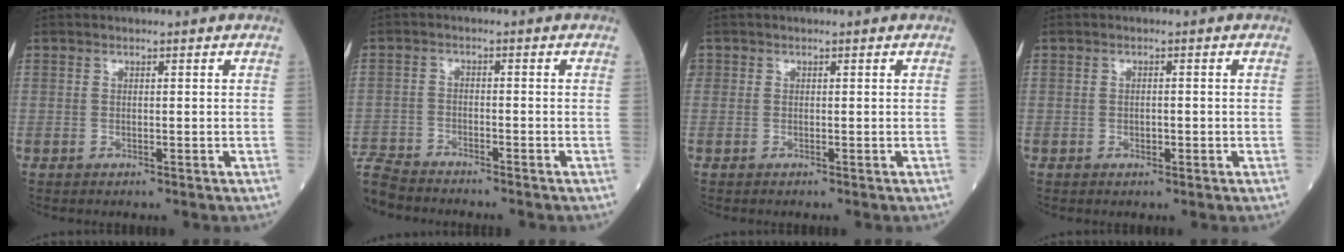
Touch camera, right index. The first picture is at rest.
{"total": 8.9, "force": [-8.3, 2.4, 2.2], "torque": [-0.059, -0.007, -0.149]}
{"total": 1.7, "force": [-0.1, 1.6, 0.8], "torque": [-0.042, 0.013, 0.001]}
{"total": 1.5, "force": [-0.3, 1.1, 1.1], "torque": [-0.030, 0.004, -0.002]}